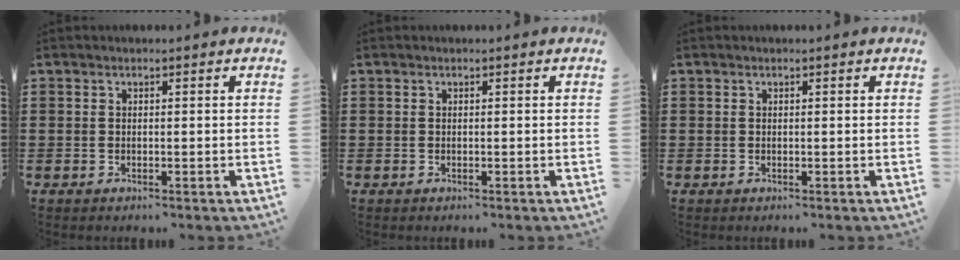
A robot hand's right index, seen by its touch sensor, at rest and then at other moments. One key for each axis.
{"total": 0.0}
{"total": 0.5, "fx": 0.1, "fy": 0.5, "fz": 0.0, "tx": -0.001, "ty": 0.005, "tz": 0.001}